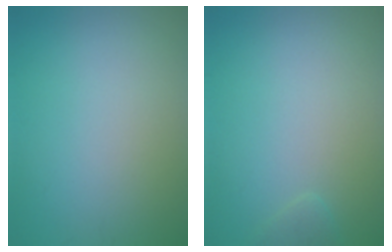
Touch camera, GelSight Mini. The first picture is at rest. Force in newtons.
{"total": 0.8, "press": 0.8, "slide": 0.1}